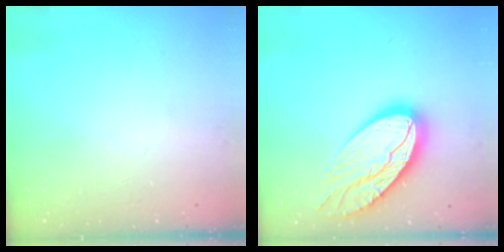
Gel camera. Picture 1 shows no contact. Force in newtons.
{"total": 20.1, "press": 20.0, "slide": 1.6}